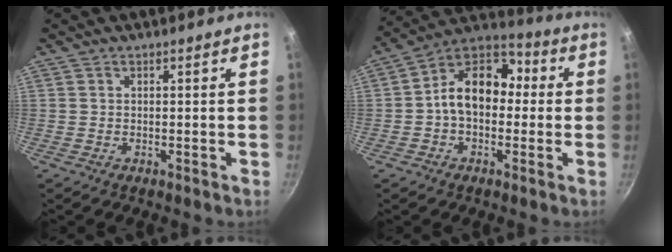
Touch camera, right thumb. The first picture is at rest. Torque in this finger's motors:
{"motor_torque": [1.33, 2.36, 1.25, -0.31, 0.12]}